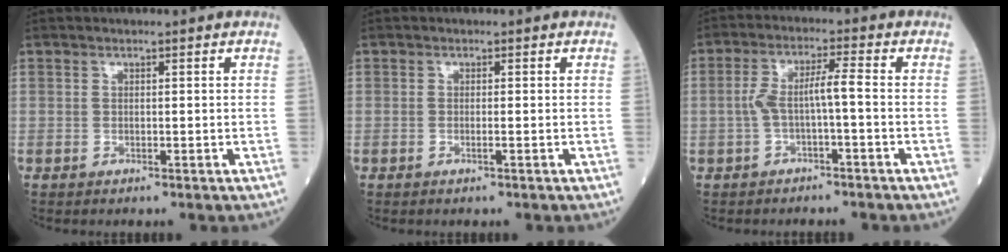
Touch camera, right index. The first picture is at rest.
{"total": 0.8, "force": [-0.2, -0.1, 0.7], "torque": [-0.014, -0.001, -0.005]}
{"total": 5.1, "force": [-1.0, 0.4, 5.0], "torque": [-0.103, 0.022, -0.016]}